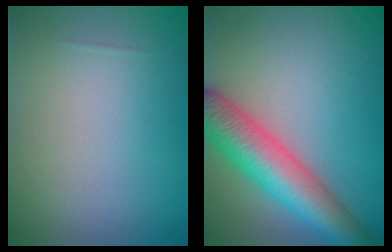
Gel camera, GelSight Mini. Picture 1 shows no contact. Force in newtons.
{"total": 7.5, "press": 7.5, "slide": 0.3}